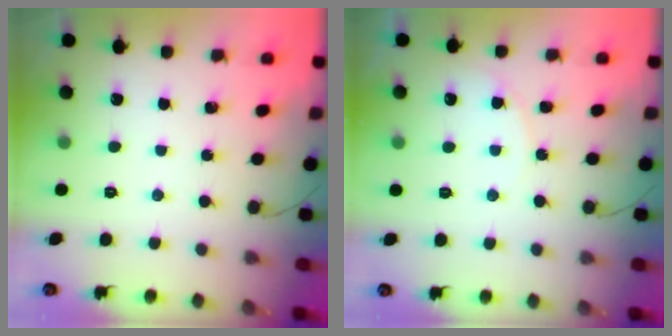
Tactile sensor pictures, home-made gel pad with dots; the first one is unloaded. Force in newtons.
{"total": 5.1, "press": 5.1, "slide": 0.3}